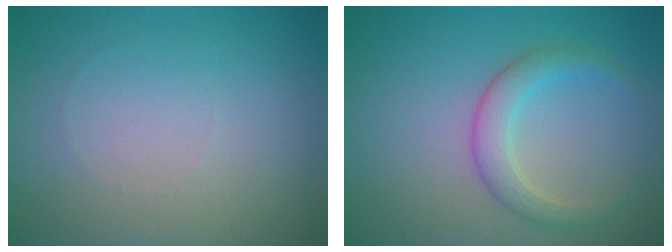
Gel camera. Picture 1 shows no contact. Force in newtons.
{"total": 2.9, "press": 2.9, "slide": 0.3}